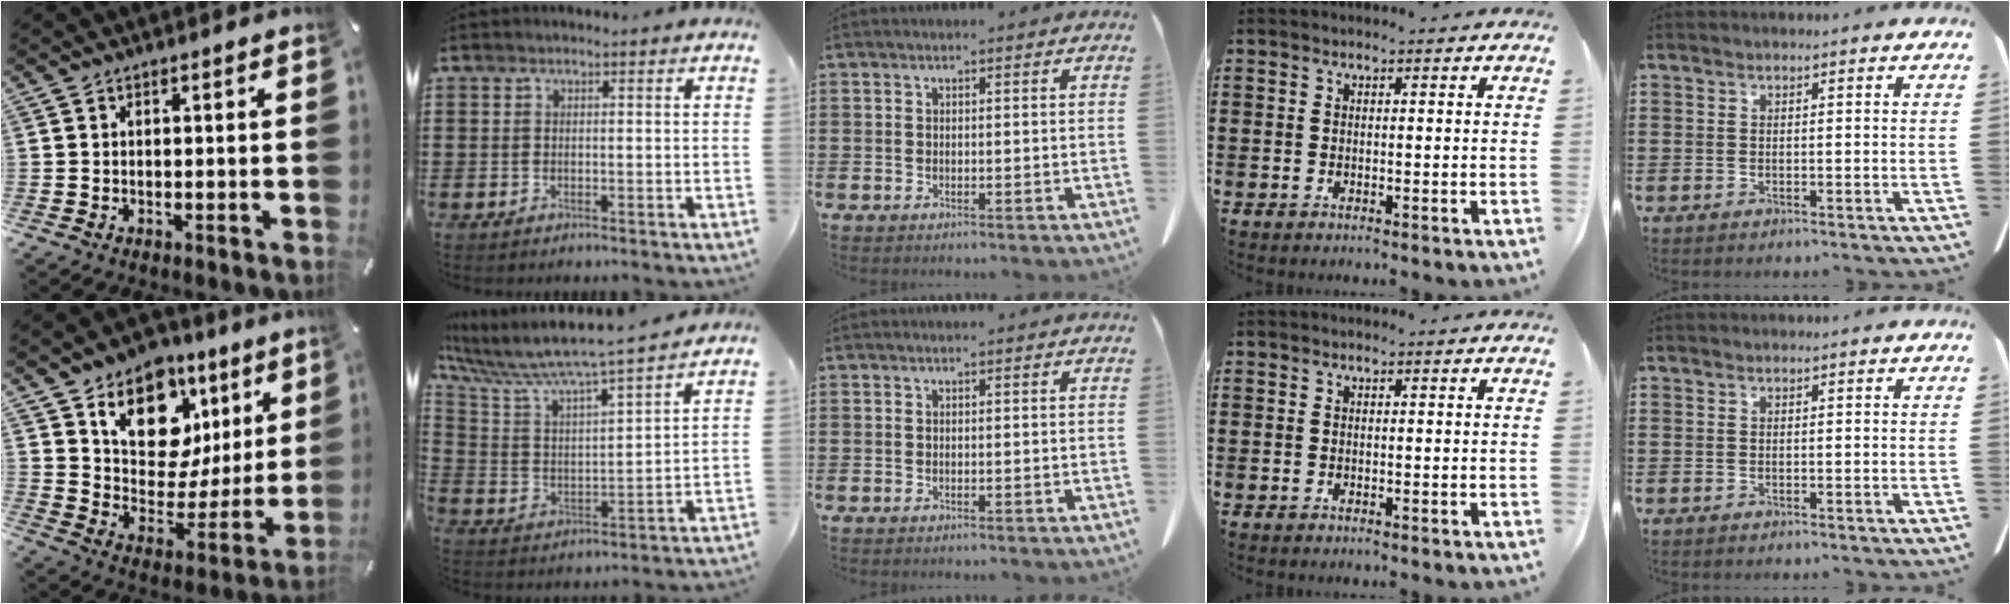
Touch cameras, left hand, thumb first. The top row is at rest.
{"thumb": {"total": 14.8, "force": [9.0, 10.0, 6.2], "torque": [-0.095, -0.074, 0.158]}, "index": {"total": 7.9, "force": [7.1, 0.3, 3.4], "torque": [-0.100, -0.053, 0.114]}}